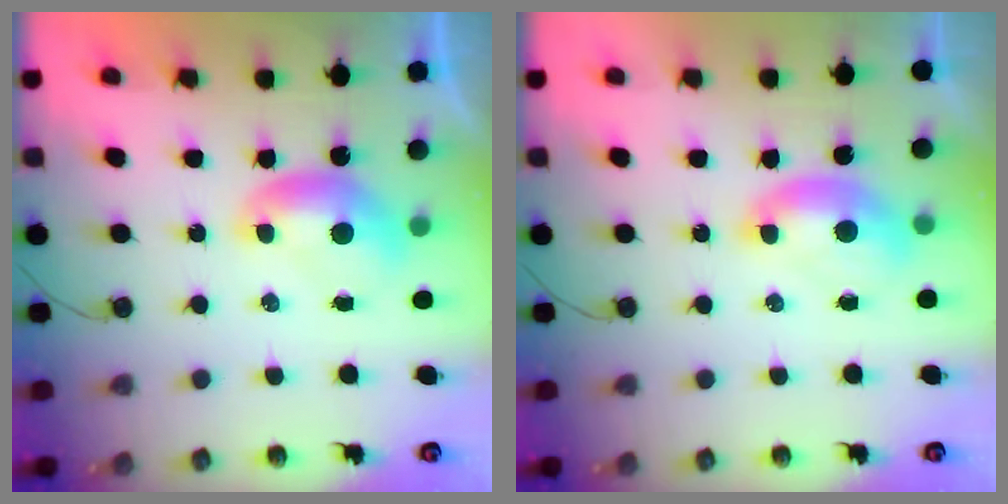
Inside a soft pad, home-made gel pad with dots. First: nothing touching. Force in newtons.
{"total": 1.5, "press": 1.4, "slide": 0.6}